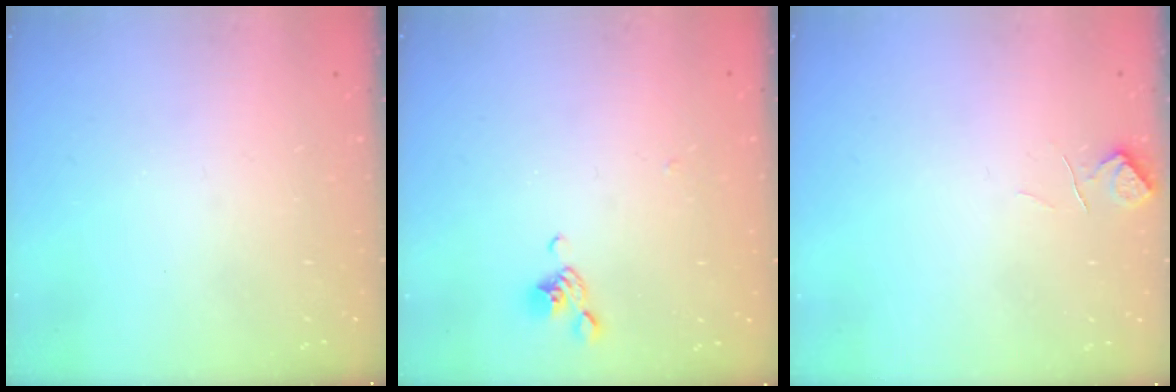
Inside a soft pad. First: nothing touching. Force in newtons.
{"total": 5.7, "press": 5.6, "slide": 0.6}
{"total": 1.0, "press": 0.7, "slide": 0.6}